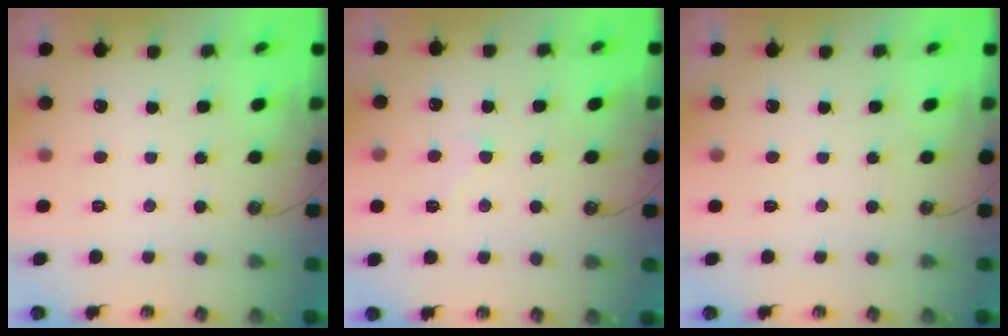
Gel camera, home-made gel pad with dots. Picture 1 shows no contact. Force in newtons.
{"total": 3.7, "press": 3.7, "slide": 0.4}
{"total": 0.0}